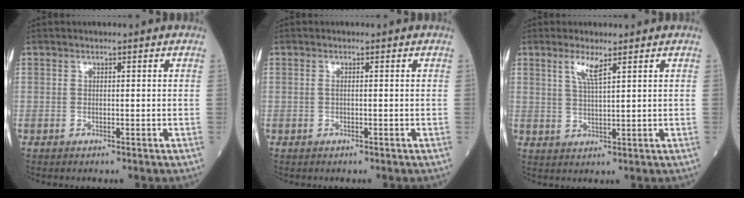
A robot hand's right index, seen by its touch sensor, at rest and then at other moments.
{"total": 0.6, "force": [0.0, 0.0, 0.6], "torque": [-0.017, -0.001, -0.001]}
{"total": 3.7, "force": [2.2, 0.1, 3.0], "torque": [-0.063, -0.003, 0.044]}